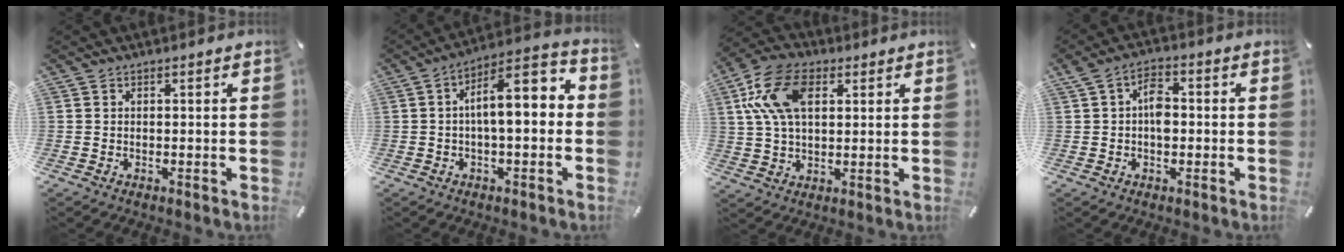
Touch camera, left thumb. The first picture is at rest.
{"total": 10.8, "force": [0.7, 4.7, 9.8], "torque": [-0.137, -0.012, 0.005]}
{"total": 13.9, "force": [4.5, 8.9, 9.7], "torque": [-0.212, 0.013, 0.081]}
{"total": 5.8, "force": [-0.2, 3.7, 4.4], "torque": [-0.074, 0.007, -0.010]}